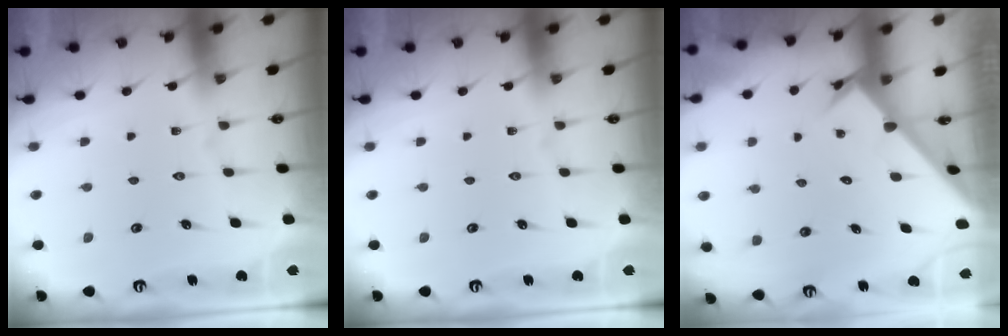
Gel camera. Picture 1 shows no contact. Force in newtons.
{"total": 0.0}
{"total": 2.4, "press": 2.4, "slide": 0.1}